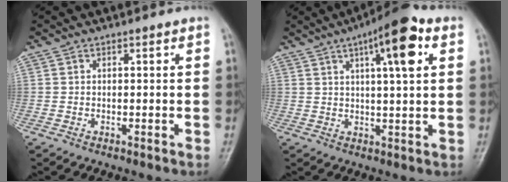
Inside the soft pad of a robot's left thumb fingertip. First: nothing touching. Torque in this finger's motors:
{"motor_torque": [0.12, 0.68, 0.47, 0.20, 0.13]}